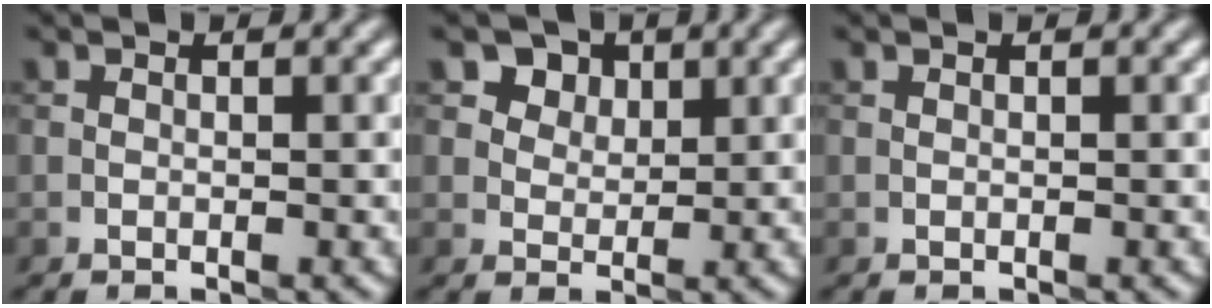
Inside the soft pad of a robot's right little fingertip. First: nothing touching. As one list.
[{"total": 6.1, "force": [3.8, 4.2, 2.3], "torque": [-0.045, 0.006, 0.055]}, {"total": 0.0}]